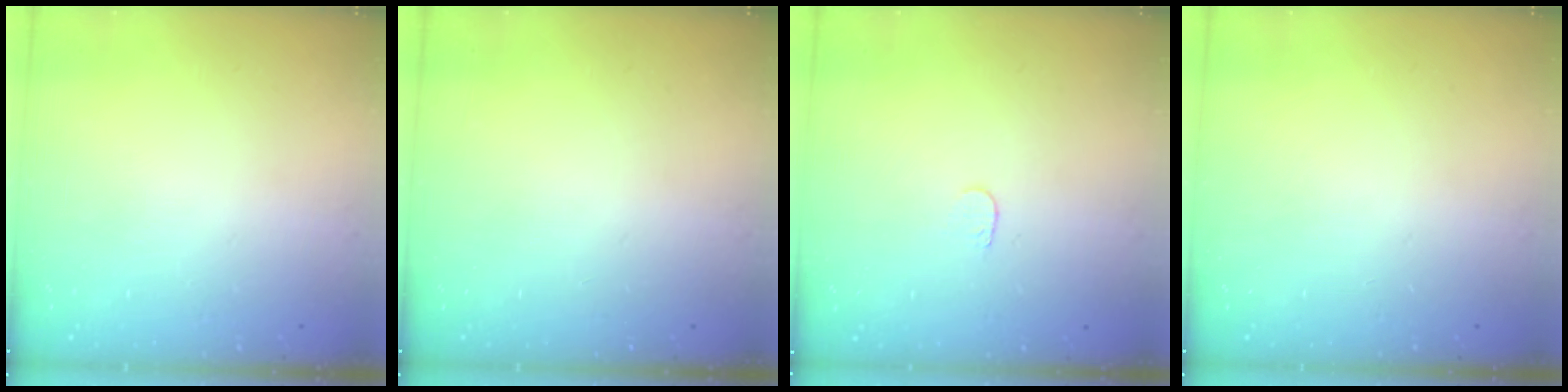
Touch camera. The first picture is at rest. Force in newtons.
{"total": 0.0}
{"total": 3.7, "press": 3.6, "slide": 0.3}
{"total": 0.0}